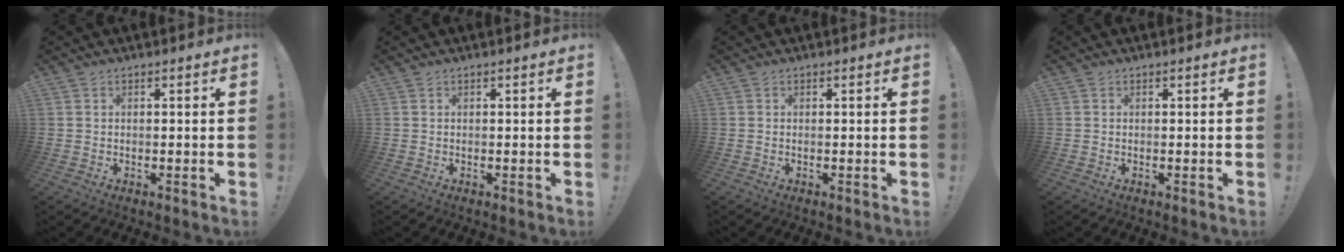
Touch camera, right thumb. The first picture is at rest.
{"total": 0.0}
{"total": 0.0}
{"total": 0.0}